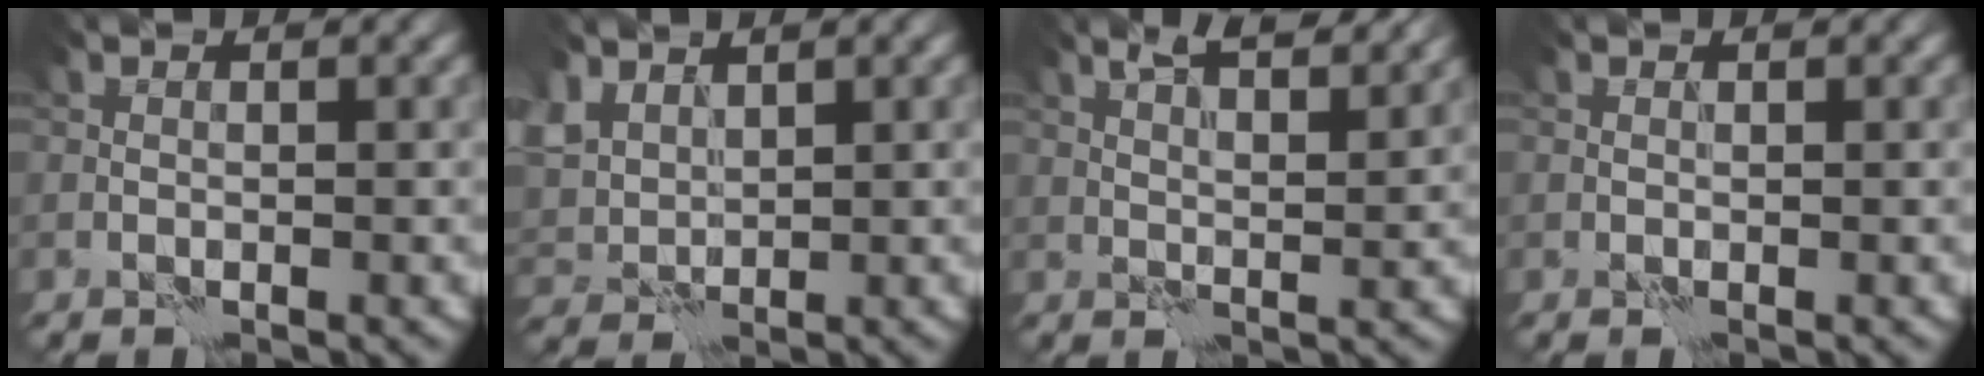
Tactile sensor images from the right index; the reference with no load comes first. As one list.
[{"total": 4.0, "force": [2.7, 2.4, 1.8], "torque": [-0.049, 0.006, 0.055]}, {"total": 5.8, "force": [4.2, 1.5, 3.8], "torque": [-0.047, 0.018, 0.044]}, {"total": 0.0}]